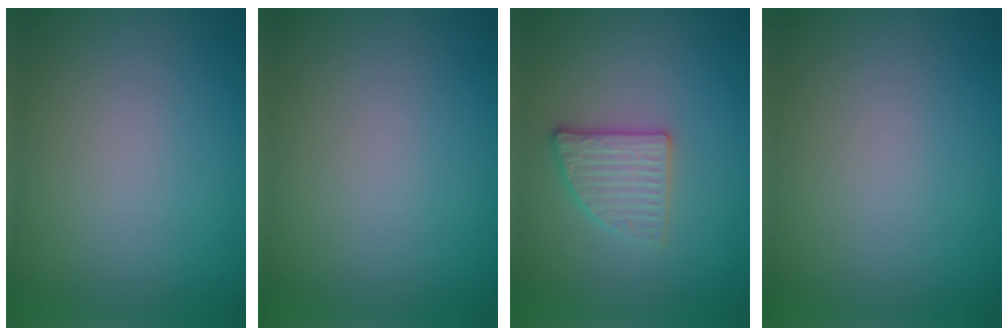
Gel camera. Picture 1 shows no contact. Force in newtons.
{"total": 0.0}
{"total": 2.7, "press": 2.6, "slide": 0.8}
{"total": 0.0}